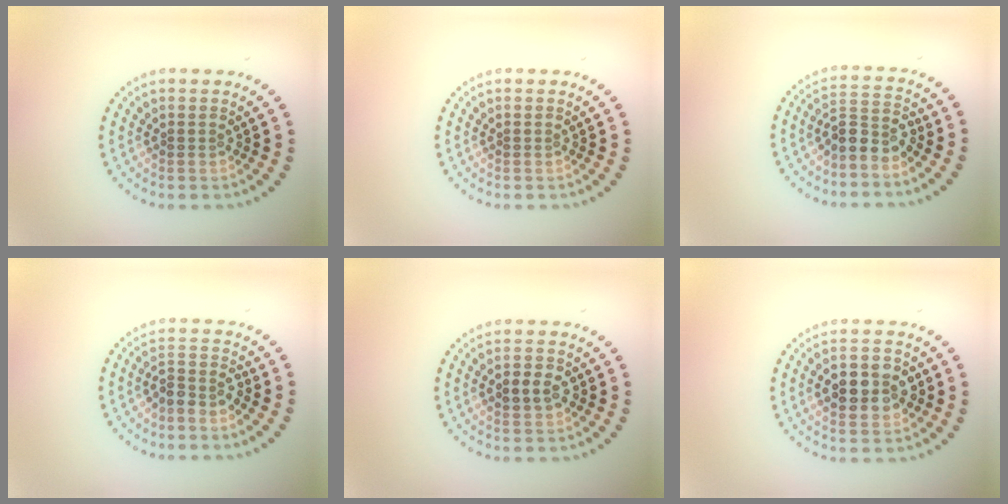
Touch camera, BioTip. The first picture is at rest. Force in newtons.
{"total": 0.0}
{"total": 2.7, "press": 2.3, "slide": 1.5}
{"total": 2.2, "press": 1.7, "slide": 1.4}
{"total": 2.4, "press": 2.4, "slide": 0.2}
{"total": 4.8, "press": 4.8, "slide": 0.2}